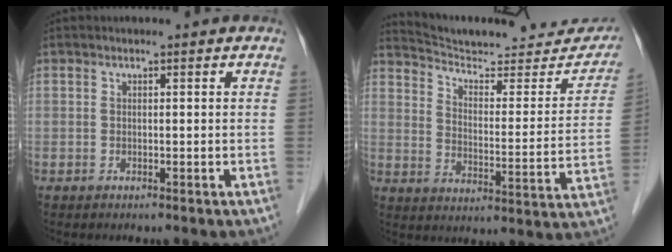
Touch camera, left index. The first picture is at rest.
{"total": 23.3, "force": [21.8, 4.6, 6.9], "torque": [-0.092, -0.048, 0.283]}